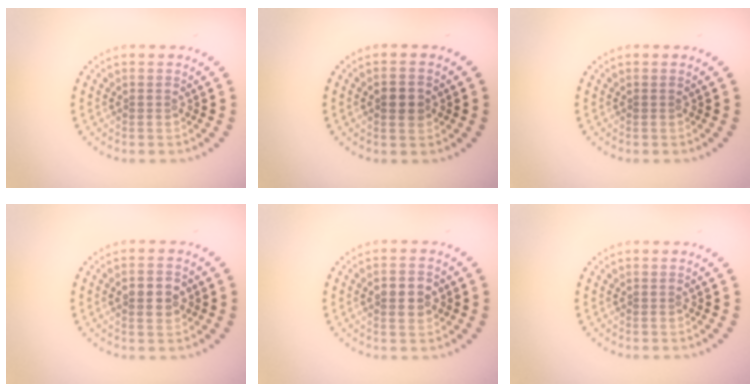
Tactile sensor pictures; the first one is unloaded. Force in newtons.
{"total": 2.3, "press": 2.3, "slide": 0.1}
{"total": 0.0}
{"total": 2.4, "press": 2.4, "slide": 0.1}
{"total": 2.4, "press": 2.4, "slide": 0.1}
{"total": 0.0}